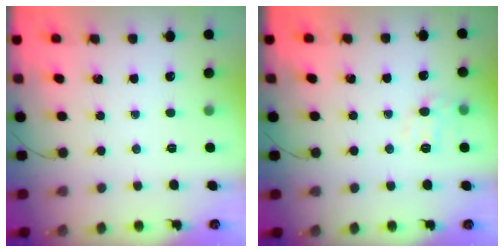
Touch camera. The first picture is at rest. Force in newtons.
{"total": 7.7, "press": 7.5, "slide": 1.4}